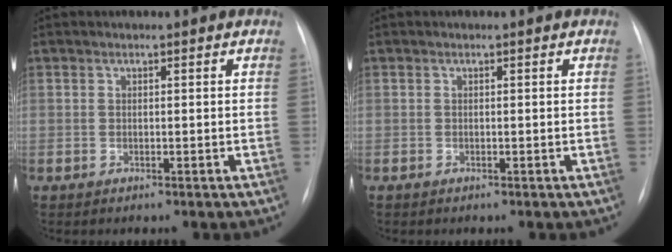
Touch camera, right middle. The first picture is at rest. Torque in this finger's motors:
{"motor_torque": [0.86, -1.28, 0.01, 0.00]}